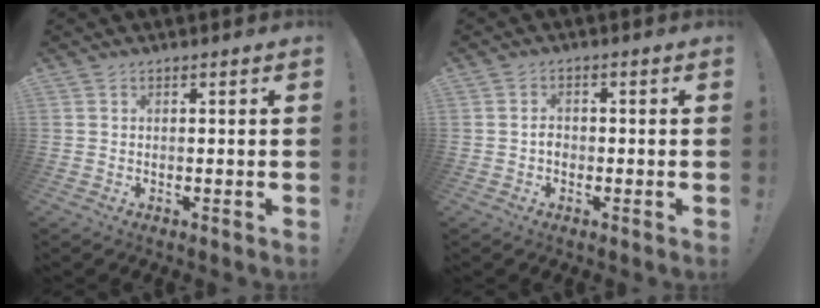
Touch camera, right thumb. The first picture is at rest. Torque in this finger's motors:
{"motor_torque": [0.16, -0.02, -0.18, -0.07, 0.01]}